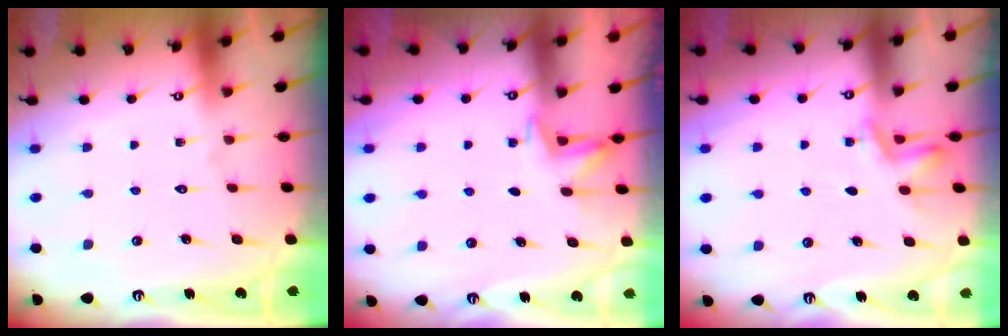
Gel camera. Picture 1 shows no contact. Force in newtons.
{"total": 2.4, "press": 2.1, "slide": 1.2}
{"total": 4.0, "press": 3.6, "slide": 1.8}